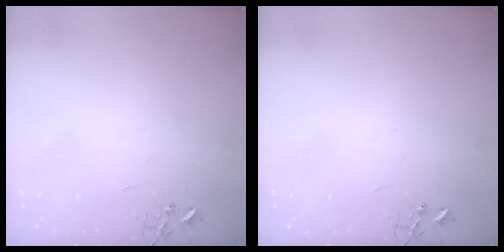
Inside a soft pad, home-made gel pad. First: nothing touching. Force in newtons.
{"total": 0.0}